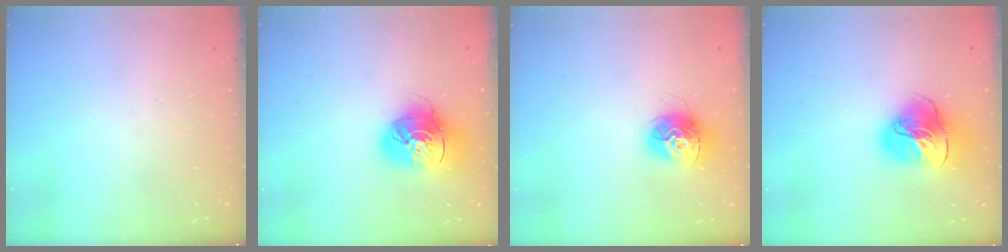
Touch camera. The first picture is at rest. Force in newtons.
{"total": 15.3, "press": 15.1, "slide": 2.0}
{"total": 12.9, "press": 12.8, "slide": 1.3}
{"total": 16.4, "press": 16.3, "slide": 1.7}